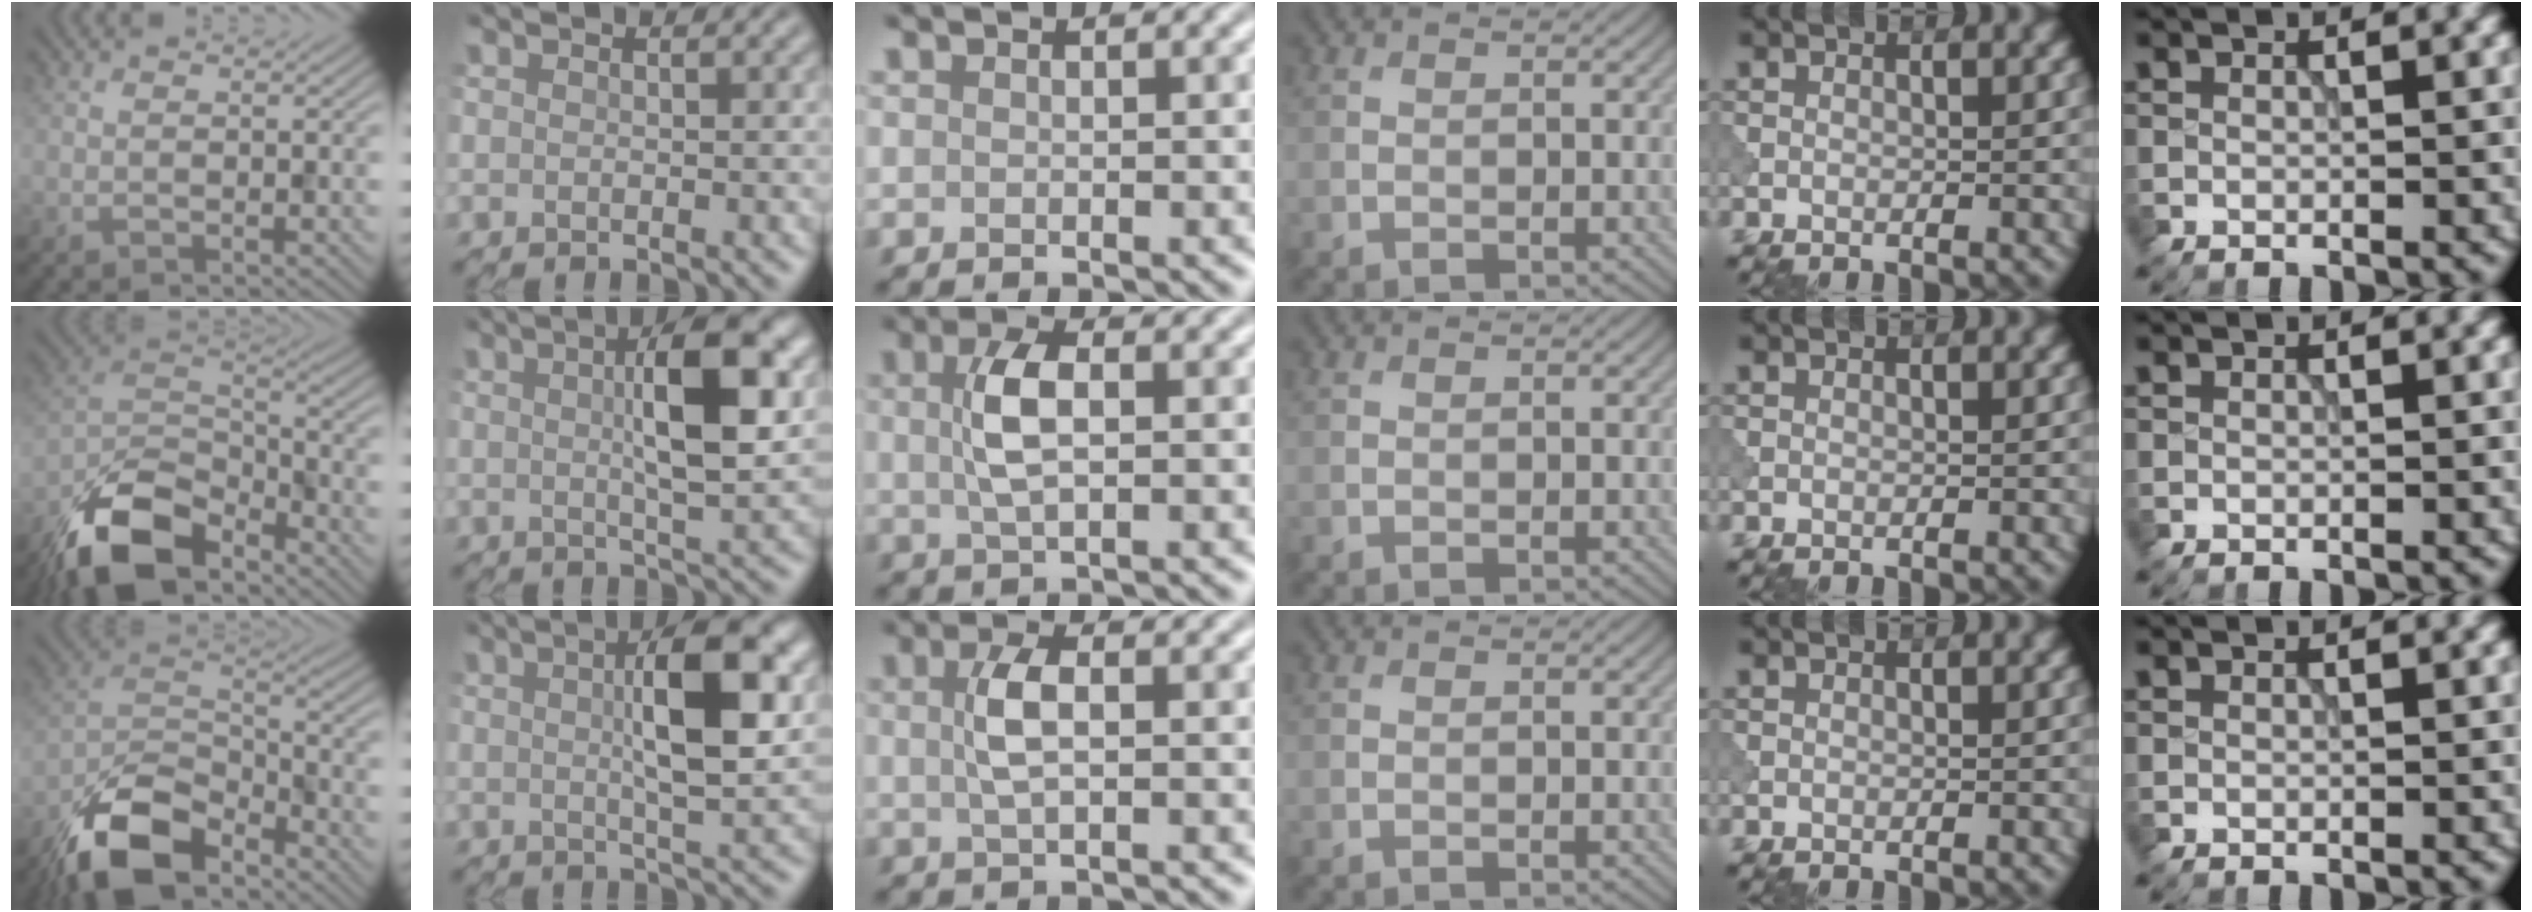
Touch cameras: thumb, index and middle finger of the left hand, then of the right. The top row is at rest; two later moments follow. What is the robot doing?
{"motion": "shake", "object": "bell"}